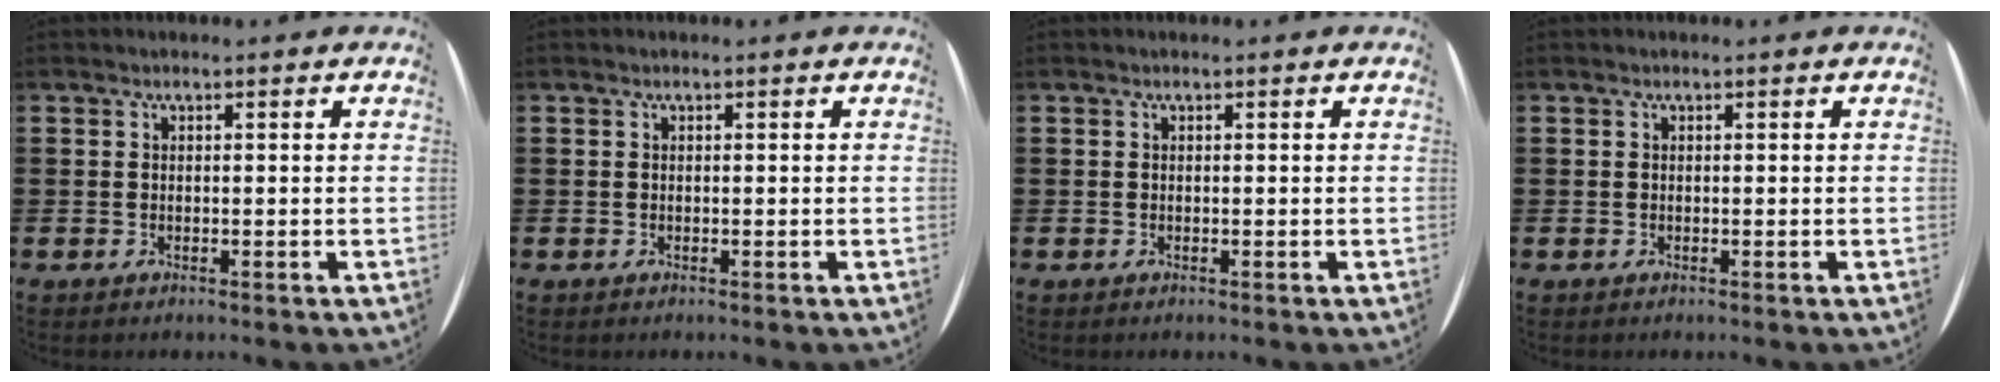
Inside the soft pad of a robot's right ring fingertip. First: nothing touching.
{"total": 0.0}
{"total": 0.0}
{"total": 0.0}